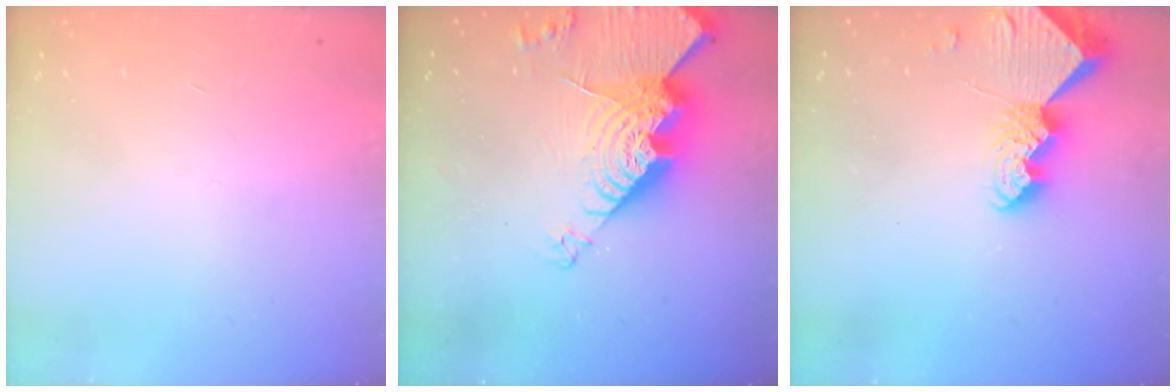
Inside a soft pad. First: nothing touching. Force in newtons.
{"total": 20.2, "press": 20.1, "slide": 2.1}
{"total": 9.6, "press": 9.5, "slide": 0.9}